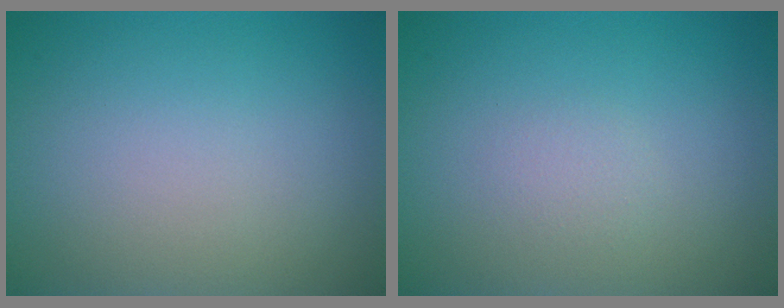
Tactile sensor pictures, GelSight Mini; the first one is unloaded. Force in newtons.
{"total": 0.9, "press": 0.9, "slide": 0.0}